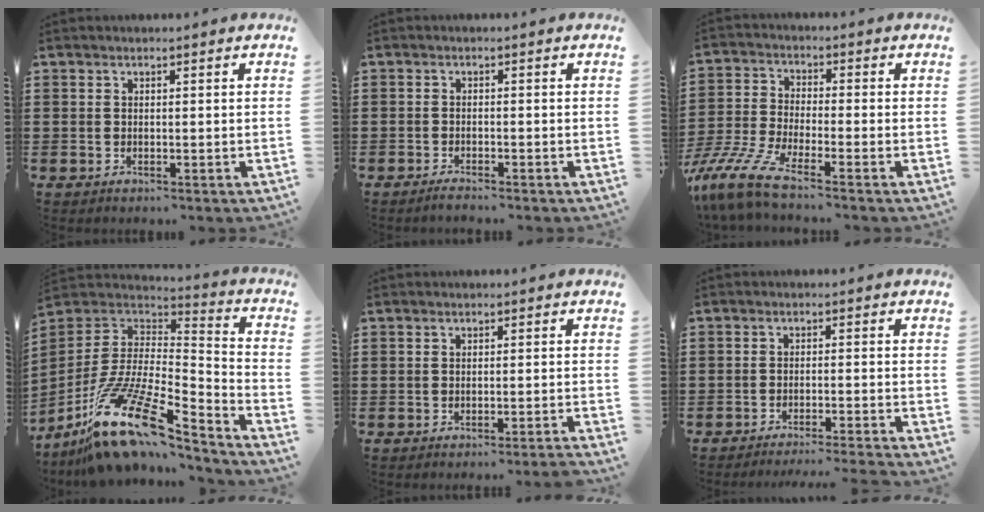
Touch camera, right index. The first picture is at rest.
{"total": 1.4, "force": [-1.3, -0.2, 0.2], "torque": [-0.008, -0.004, -0.024]}
{"total": 8.0, "force": [-6.5, 0.3, 4.6], "torque": [-0.130, -0.017, -0.137]}
{"total": 16.1, "force": [-8.8, 5.8, 12.2], "torque": [-0.254, 0.010, -0.159]}
{"total": 1.3, "force": [-1.1, -0.4, 0.5], "torque": [-0.009, 0.000, -0.022]}
{"total": 2.7, "force": [-2.5, -0.8, 0.6], "torque": [-0.013, -0.005, -0.052]}